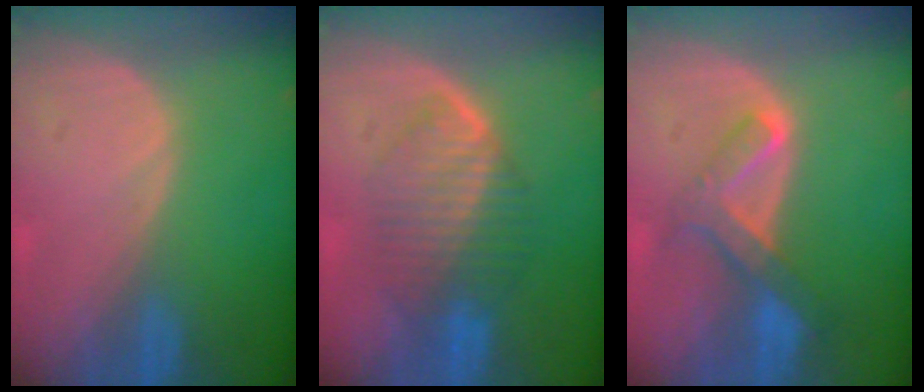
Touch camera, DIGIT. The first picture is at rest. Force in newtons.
{"total": 6.8, "press": 6.8, "slide": 0.2}
{"total": 6.6, "press": 5.7, "slide": 3.2}